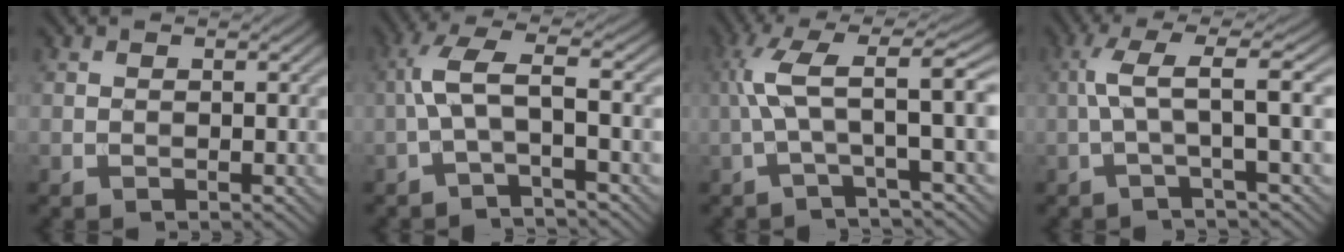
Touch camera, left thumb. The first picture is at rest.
{"total": 5.2, "force": [-1.2, 1.1, 4.9], "torque": [-0.106, 0.018, -0.035]}
{"total": 7.6, "force": [-0.1, 1.1, 7.5], "torque": [-0.142, 0.025, -0.014]}
{"total": 5.3, "force": [0.1, 0.4, 5.3], "torque": [-0.102, 0.024, -0.009]}